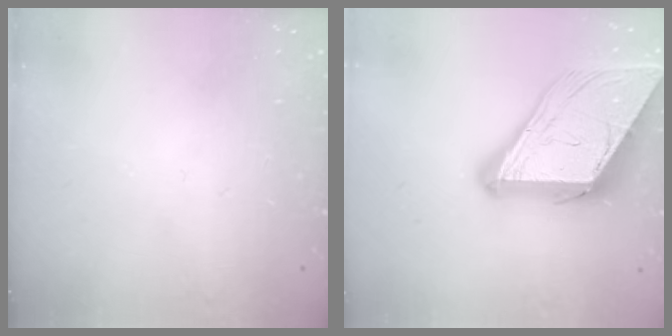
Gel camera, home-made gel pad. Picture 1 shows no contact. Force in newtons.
{"total": 19.0, "press": 18.8, "slide": 2.1}